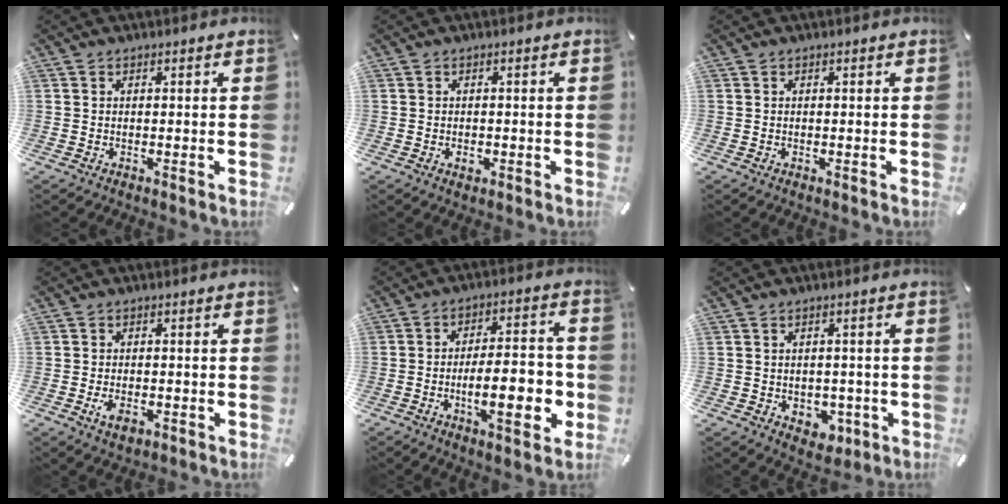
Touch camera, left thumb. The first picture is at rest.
{"total": 1.6, "force": [-0.5, 1.3, 0.8], "torque": [-0.014, 0.001, -0.009]}
{"total": 0.0}
{"total": 3.9, "force": [-1.5, 2.2, 2.8], "torque": [-0.066, 0.000, -0.030]}
{"total": 15.1, "force": [-3.6, 5.4, 13.7], "torque": [-0.201, 0.004, -0.055]}
{"total": 3.8, "force": [-0.7, 3.4, 1.6], "torque": [-0.004, -0.002, -0.014]}